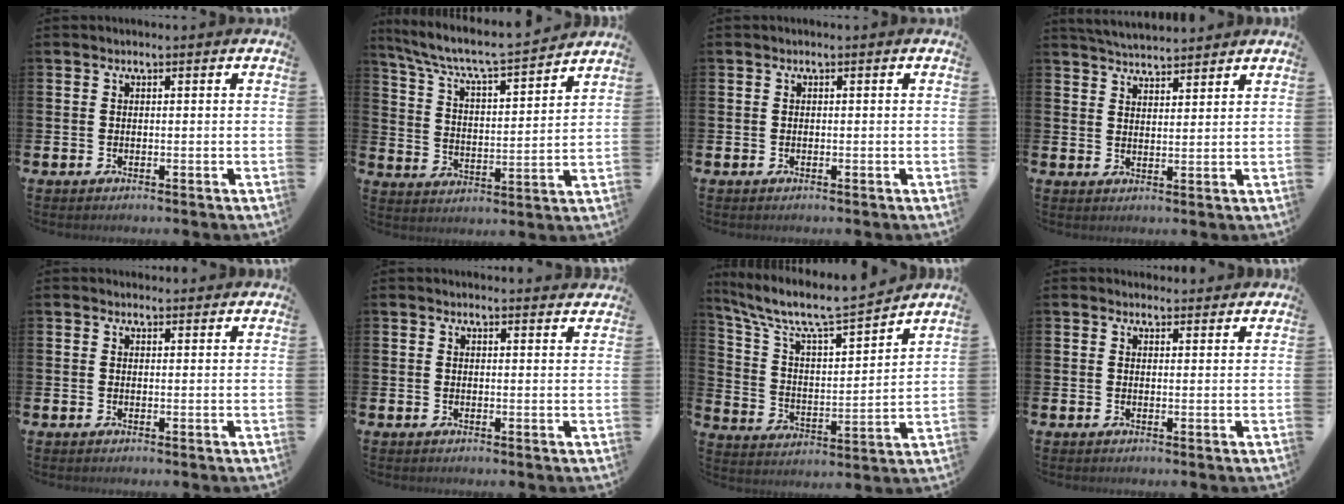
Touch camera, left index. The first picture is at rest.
{"total": 6.9, "force": [6.5, 0.5, 2.3], "torque": [-0.077, -0.054, 0.106]}
{"total": 0.0}
{"total": 4.4, "force": [4.4, 0.4, 0.3], "torque": [-0.025, -0.019, 0.081]}
{"total": 1.2, "force": [1.2, 0.4, 0.0], "torque": [0.008, -0.001, 0.020]}
{"total": 1.5, "force": [1.5, 0.1, -0.1], "torque": [0.009, -0.011, 0.026]}
{"total": 8.4, "force": [7.4, 1.4, 3.6], "torque": [-0.107, -0.055, 0.122]}
{"total": 1.8, "force": [1.7, 0.6, -0.1], "torque": [0.009, -0.005, 0.029]}